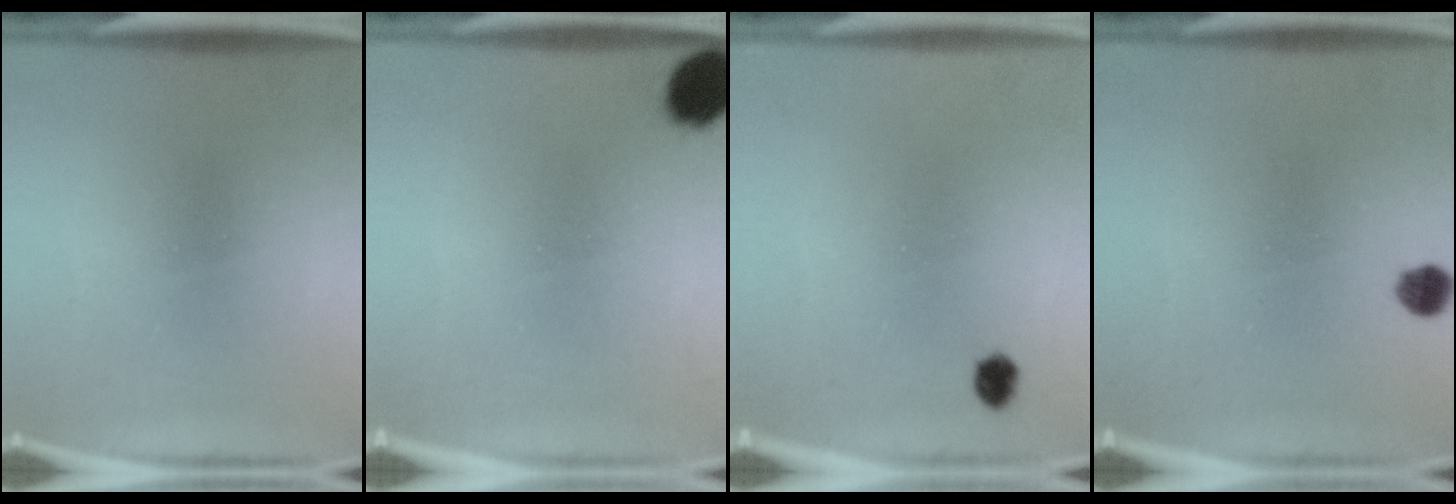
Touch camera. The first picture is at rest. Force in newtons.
{"total": 7.6}
{"total": 2.1}
{"total": 3.1}